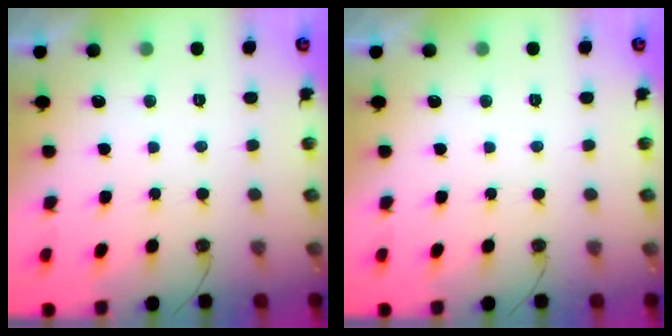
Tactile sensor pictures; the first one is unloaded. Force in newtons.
{"total": 0.0}